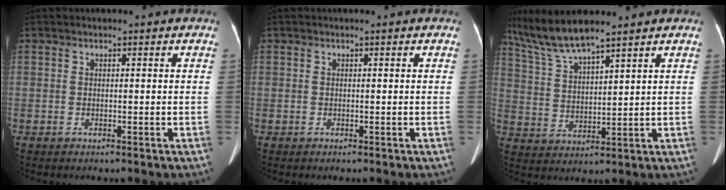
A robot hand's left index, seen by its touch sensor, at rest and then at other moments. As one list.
[{"total": 0.0}, {"total": 8.7, "force": [7.6, 0.1, 4.3], "torque": [-0.096, 0.008, 0.156]}]